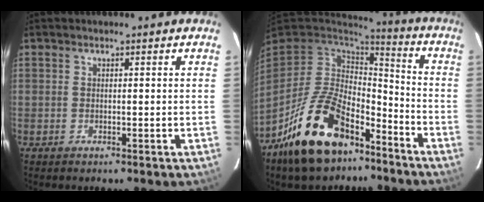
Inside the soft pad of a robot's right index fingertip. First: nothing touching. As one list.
[{"total": 20.4, "force": [-12.6, 10.5, 12.1], "torque": [-0.247, -0.001, -0.204]}]